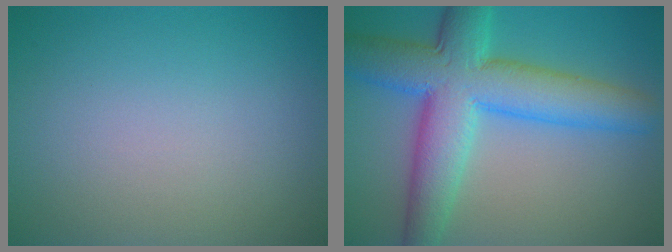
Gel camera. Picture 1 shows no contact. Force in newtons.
{"total": 9.8, "press": 9.8, "slide": 0.2}